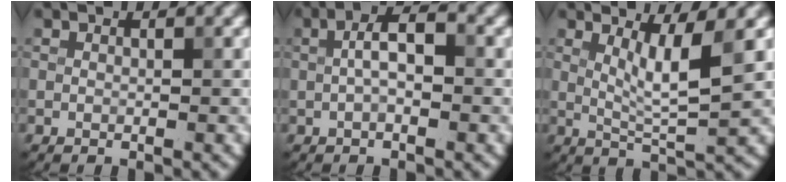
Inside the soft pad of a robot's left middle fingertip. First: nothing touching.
{"total": 3.3, "force": [0.1, 1.3, 3.0], "torque": [-0.057, 0.008, -0.003]}
{"total": 4.2, "force": [1.3, 0.7, 3.9], "torque": [-0.068, -0.009, 0.027]}